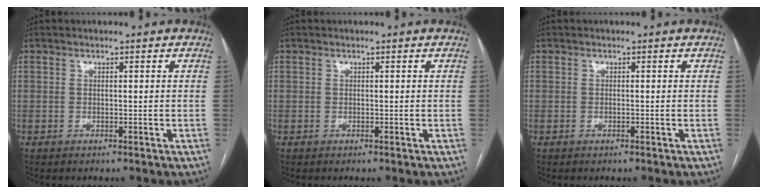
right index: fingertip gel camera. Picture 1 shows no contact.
{"total": 0.0}
{"total": 0.0}